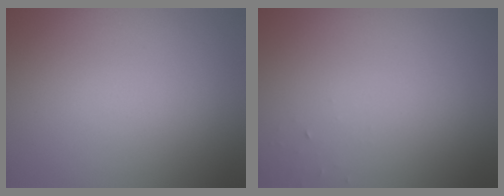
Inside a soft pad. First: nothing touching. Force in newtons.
{"total": 0.6, "press": 0.6, "slide": 0.1}